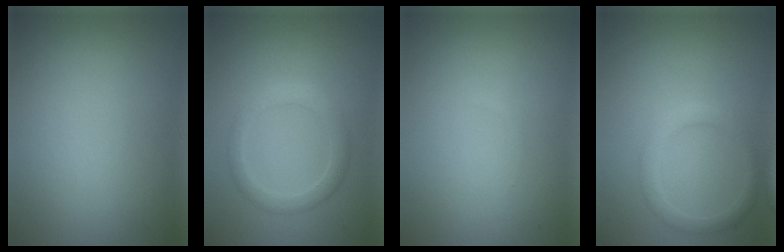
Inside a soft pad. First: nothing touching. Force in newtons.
{"total": 2.5, "press": 2.5, "slide": 0.1}
{"total": 0.0}
{"total": 2.0, "press": 2.0, "slide": 0.1}